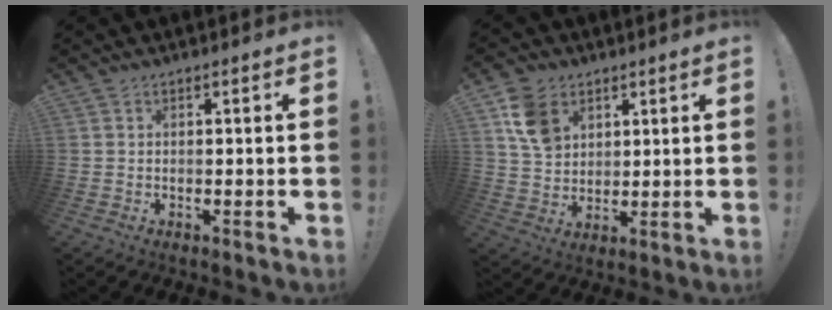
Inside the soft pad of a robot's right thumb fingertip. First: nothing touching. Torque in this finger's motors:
{"motor_torque": [0.01, 0.10, 0.38, 0.26, 0.10]}